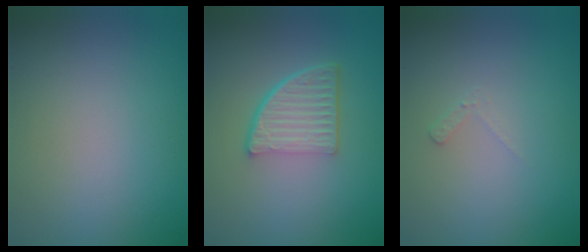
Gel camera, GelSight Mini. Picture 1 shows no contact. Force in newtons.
{"total": 4.9, "press": 3.4, "slide": 3.6}
{"total": 0.8, "press": 0.8, "slide": 0.2}